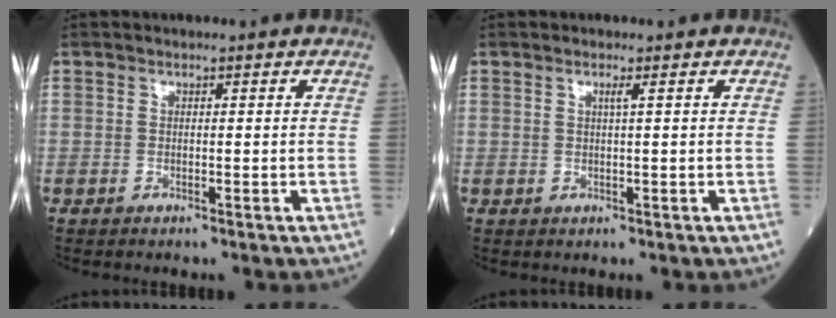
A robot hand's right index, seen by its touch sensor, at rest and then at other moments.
{"total": 1.0, "force": [0.4, -0.3, 0.9], "torque": [-0.021, -0.002, 0.009]}